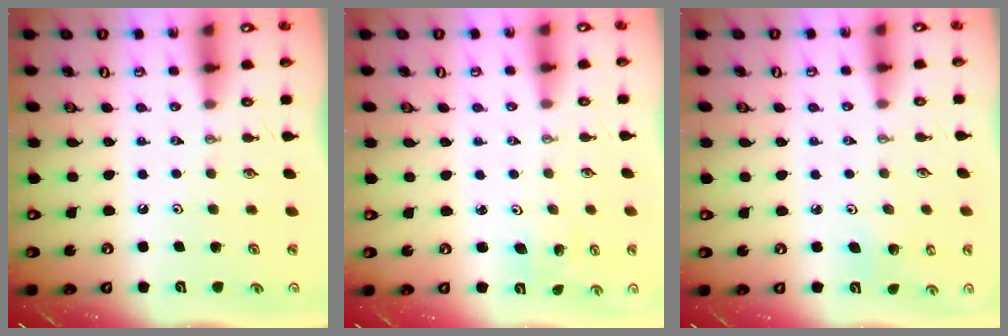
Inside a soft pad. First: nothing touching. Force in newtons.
{"total": 2.3, "press": 2.3, "slide": 0.2}
{"total": 2.7, "press": 2.7, "slide": 0.4}